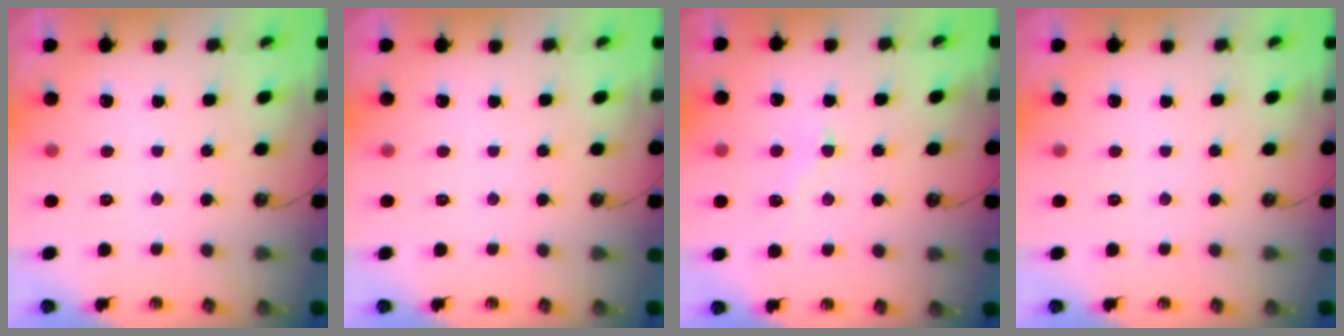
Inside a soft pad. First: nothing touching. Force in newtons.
{"total": 0.0}
{"total": 1.8, "press": 1.4, "slide": 1.1}
{"total": 0.0}